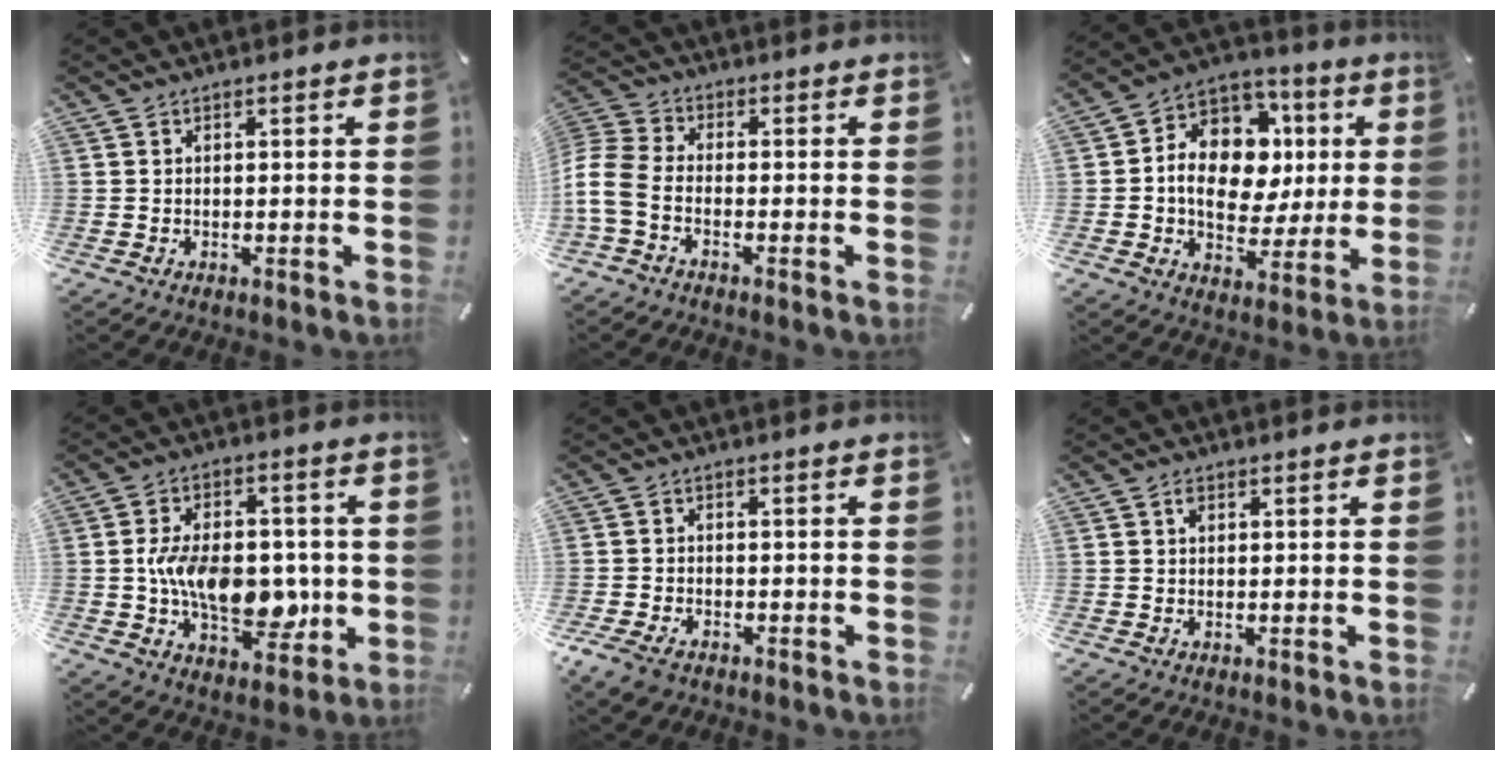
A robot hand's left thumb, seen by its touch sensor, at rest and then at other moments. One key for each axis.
{"total": 7.8, "fx": -3.5, "fy": 4.8, "fz": 5.1, "tx": -0.122, "ty": 0.005, "tz": -0.066}
{"total": 14.0, "fx": 0.5, "fy": 11.4, "fz": 8.1, "tx": -0.131, "ty": 0.002, "tz": 0.017}
{"total": 15.3, "fx": -1.4, "fy": 9.7, "fz": 11.8, "tx": -0.190, "ty": 0.006, "tz": -0.021}
{"total": 3.9, "fx": -2.6, "fy": 2.3, "fz": 1.7, "tx": -0.053, "ty": 0.007, "tz": -0.056}
{"total": 1.1, "fx": 0.3, "fy": 0.7, "fz": 0.7, "tx": -0.017, "ty": 0.005, "tz": 0.005}